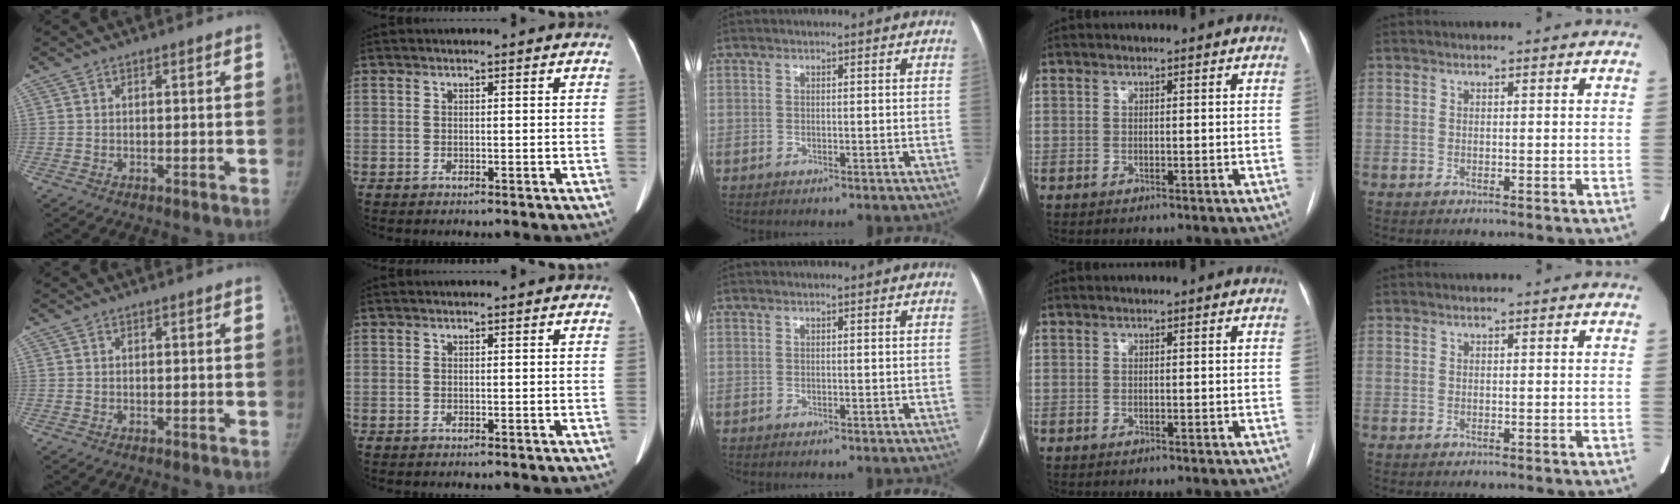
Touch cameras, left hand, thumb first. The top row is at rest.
{}